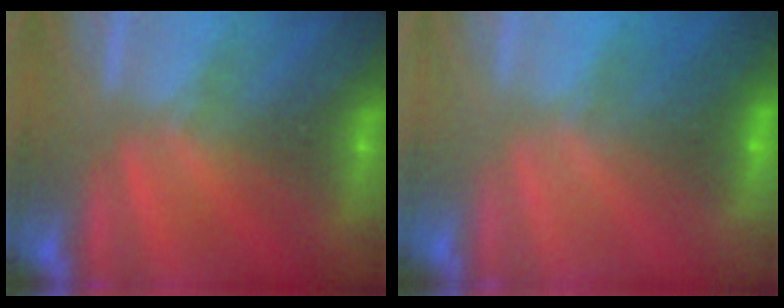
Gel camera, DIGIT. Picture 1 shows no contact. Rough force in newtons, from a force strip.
{"total": 1.8}